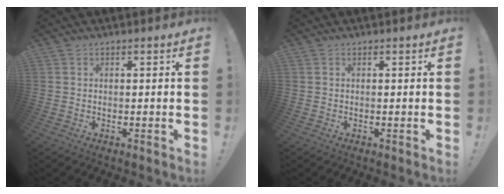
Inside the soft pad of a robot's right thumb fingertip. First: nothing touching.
{"total": 0.0}